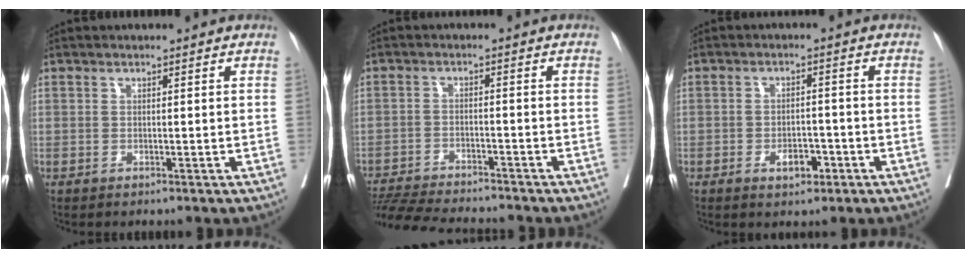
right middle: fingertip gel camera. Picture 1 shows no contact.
{"total": 13.6, "force": [-12.6, 1.0, 4.9], "torque": [-0.085, -0.013, -0.193]}
{"total": 3.7, "force": [-1.9, 1.8, 2.7], "torque": [-0.040, 0.006, -0.026]}